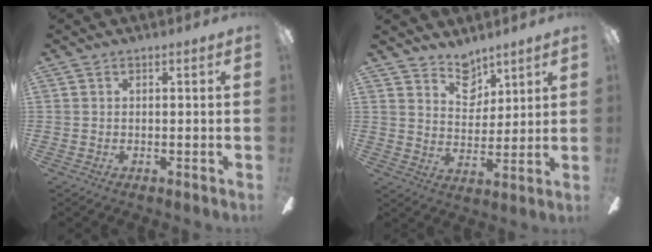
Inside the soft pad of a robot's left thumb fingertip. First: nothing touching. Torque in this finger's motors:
{"motor_torque": [0.16, 0.15, -0.47, -0.14, 0.09]}